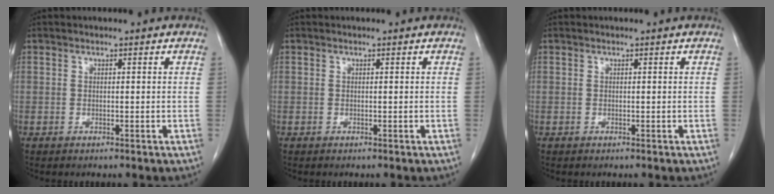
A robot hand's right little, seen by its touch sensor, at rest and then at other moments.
{"total": 0.0}
{"total": 0.0}